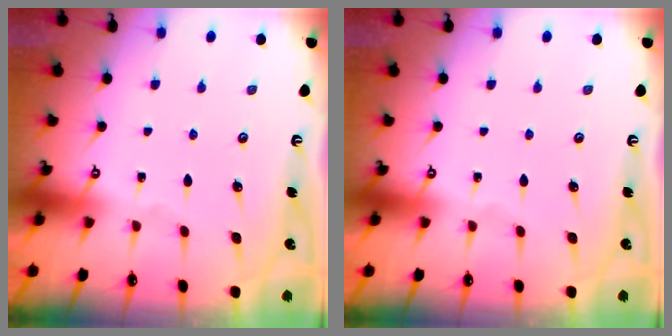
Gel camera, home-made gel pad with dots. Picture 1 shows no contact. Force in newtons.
{"total": 0.0}